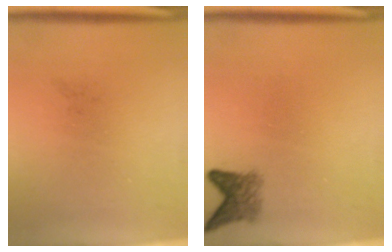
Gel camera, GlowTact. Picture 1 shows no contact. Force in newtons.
{"total": 2.8}